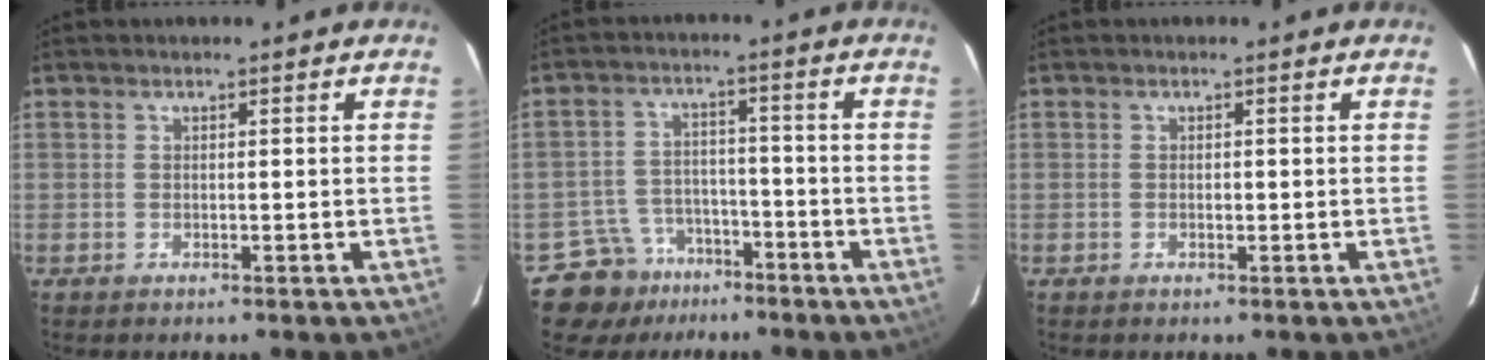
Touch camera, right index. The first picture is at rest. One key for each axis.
{"total": 8.1, "fx": -5.6, "fy": 5.9, "fz": 0.0, "tx": 0.001, "ty": 0.033, "tz": -0.087}
{"total": 0.6, "fx": -0.1, "fy": 0.3, "fz": 0.5, "tx": -0.009, "ty": 0.000, "tz": -0.003}